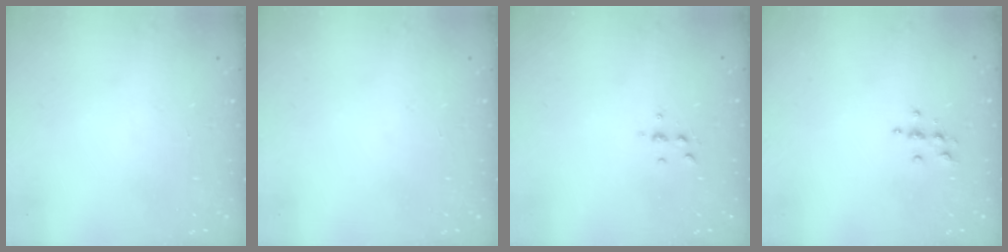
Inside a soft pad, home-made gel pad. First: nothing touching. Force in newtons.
{"total": 0.0}
{"total": 3.9, "press": 3.9, "slide": 0.6}
{"total": 3.9, "press": 3.8, "slide": 0.4}